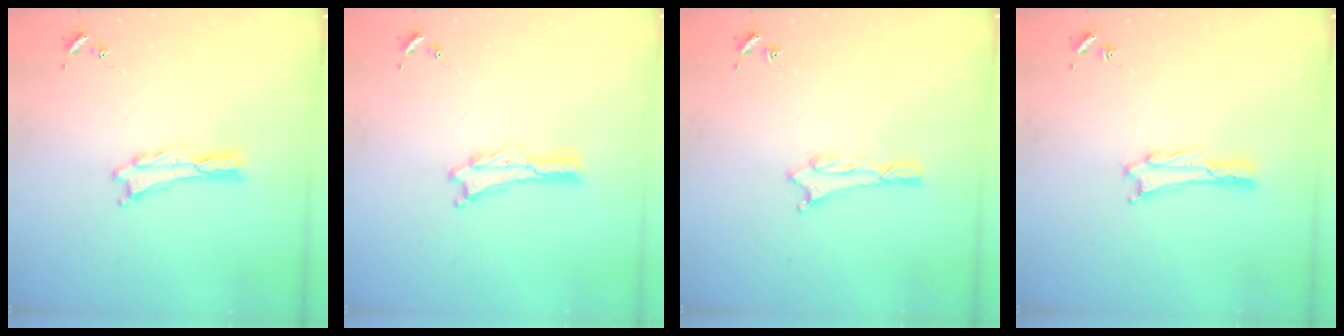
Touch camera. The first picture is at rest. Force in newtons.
{"total": 0.0}
{"total": 0.7, "press": 0.7, "slide": 0.2}
{"total": 1.6, "press": 1.6, "slide": 0.2}